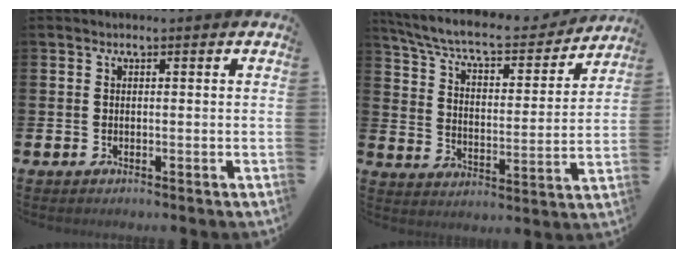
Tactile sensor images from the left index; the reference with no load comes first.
{"total": 8.4, "force": [7.6, 1.5, 3.2], "torque": [-0.102, -0.050, 0.126]}